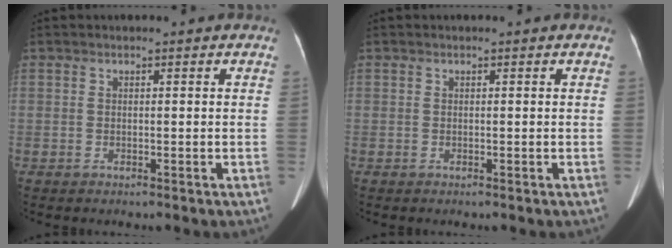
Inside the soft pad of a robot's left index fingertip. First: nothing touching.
{"total": 0.0}